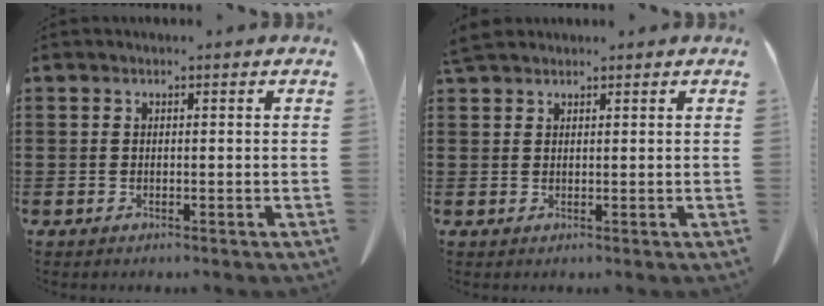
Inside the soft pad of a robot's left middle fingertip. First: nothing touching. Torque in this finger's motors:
{"motor_torque": [0.51, 0.16, 0.13, 0.08]}